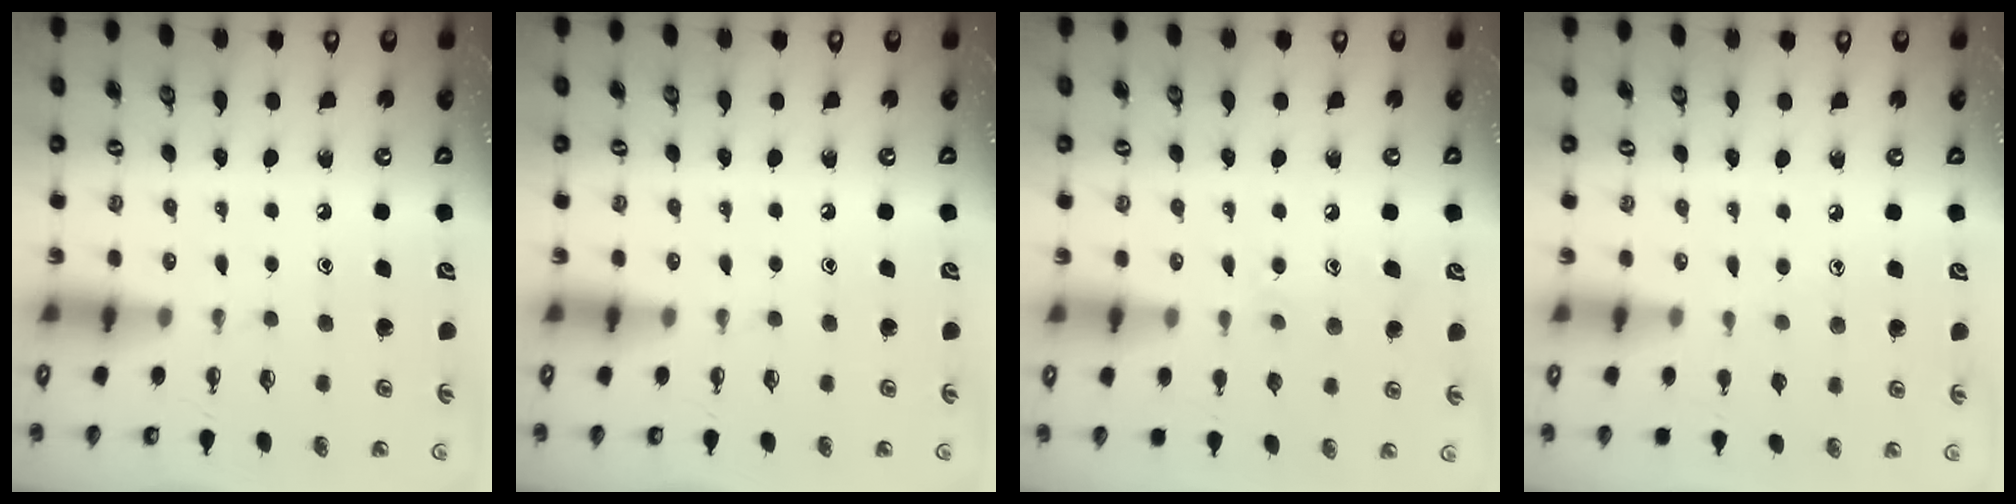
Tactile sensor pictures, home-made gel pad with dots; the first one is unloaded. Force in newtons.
{"total": 0.0}
{"total": 9.2, "press": 9.2, "slide": 0.6}
{"total": 4.6, "press": 4.5, "slide": 0.6}